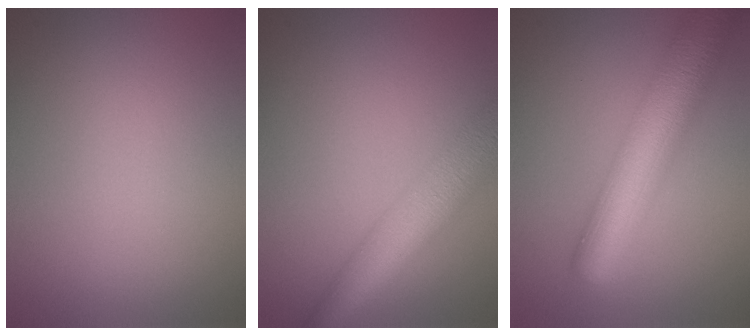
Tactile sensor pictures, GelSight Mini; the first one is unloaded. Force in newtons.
{"total": 7.9, "press": 7.9, "slide": 0.4}
{"total": 9.0, "press": 9.0, "slide": 0.3}